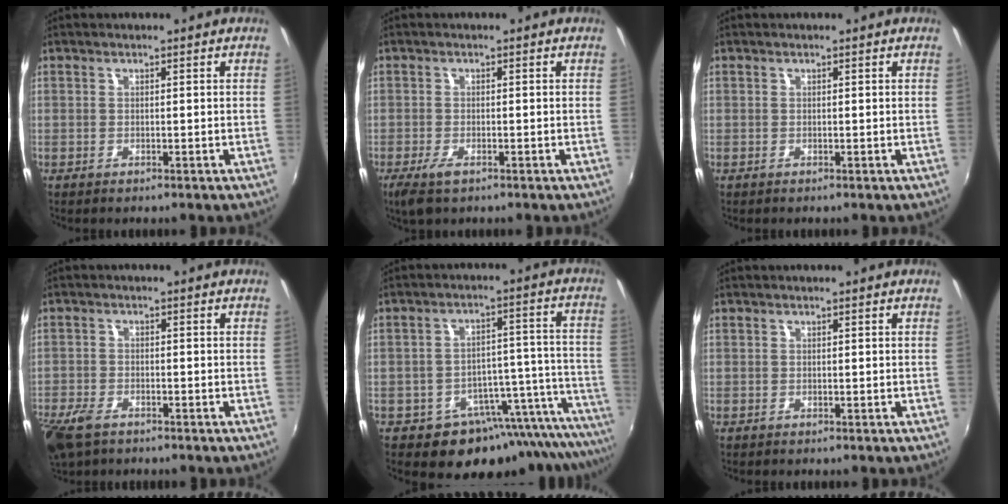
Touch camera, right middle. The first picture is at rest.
{"total": 3.6, "force": [-2.3, 1.4, 2.5], "torque": [-0.059, -0.012, -0.042]}
{"total": 0.0}
{"total": 7.2, "force": [-4.9, 3.5, 3.9], "torque": [-0.111, -0.021, -0.098]}
{"total": 18.5, "force": [-16.2, 6.9, 5.7], "torque": [-0.053, 0.026, -0.215]}
{"total": 0.0}